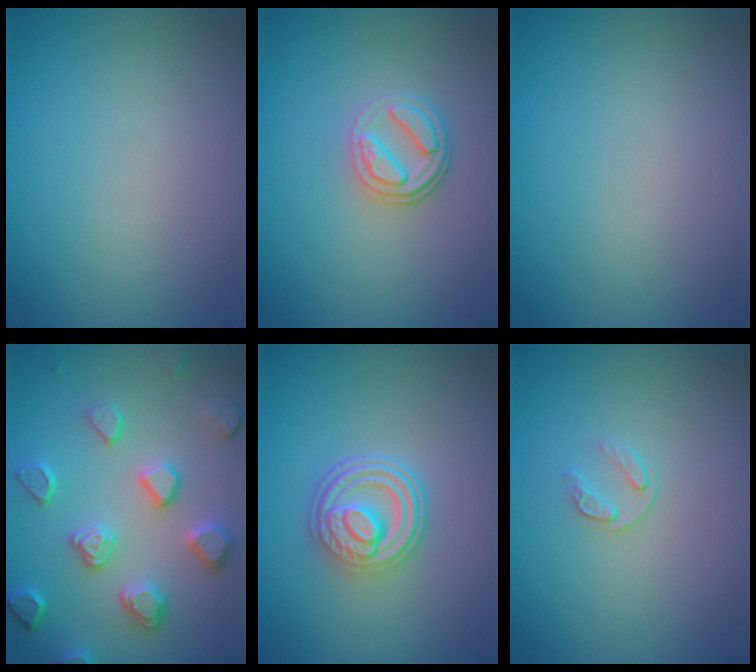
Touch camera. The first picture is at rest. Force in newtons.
{"total": 2.7, "press": 2.4, "slide": 1.1}
{"total": 0.0}
{"total": 4.6, "press": 4.2, "slide": 2.0}
{"total": 4.5, "press": 3.7, "slide": 2.6}
{"total": 0.9, "press": 0.5, "slide": 0.8}